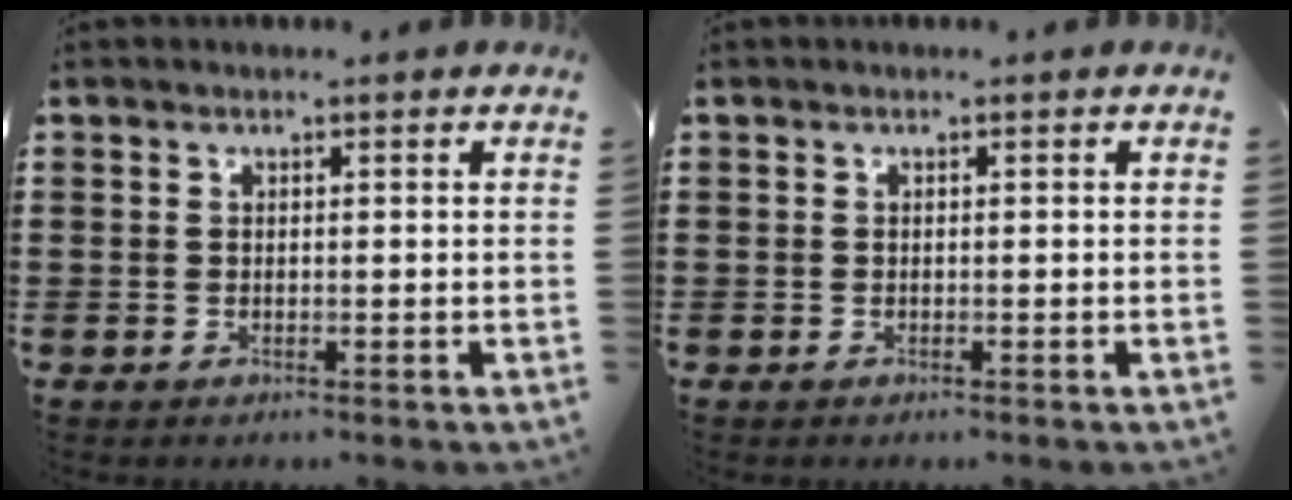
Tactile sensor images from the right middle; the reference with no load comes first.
{"total": 0.0}